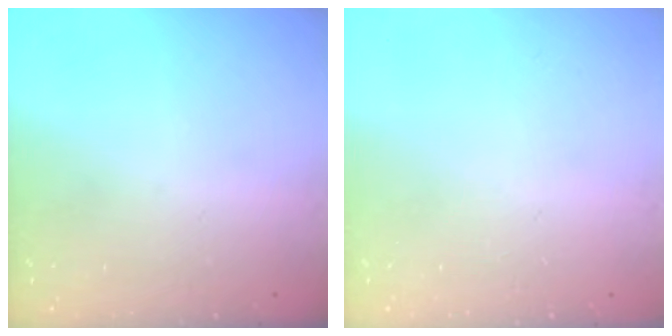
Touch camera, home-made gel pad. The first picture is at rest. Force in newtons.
{"total": 0.0}